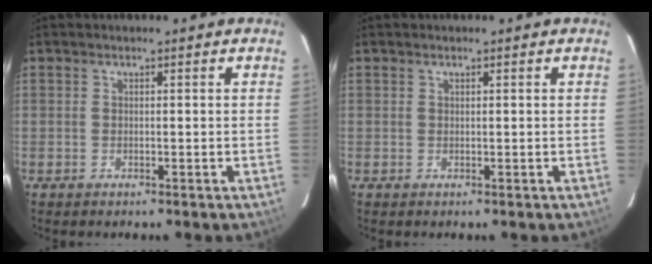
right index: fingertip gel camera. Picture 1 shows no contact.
{"total": 0.0}